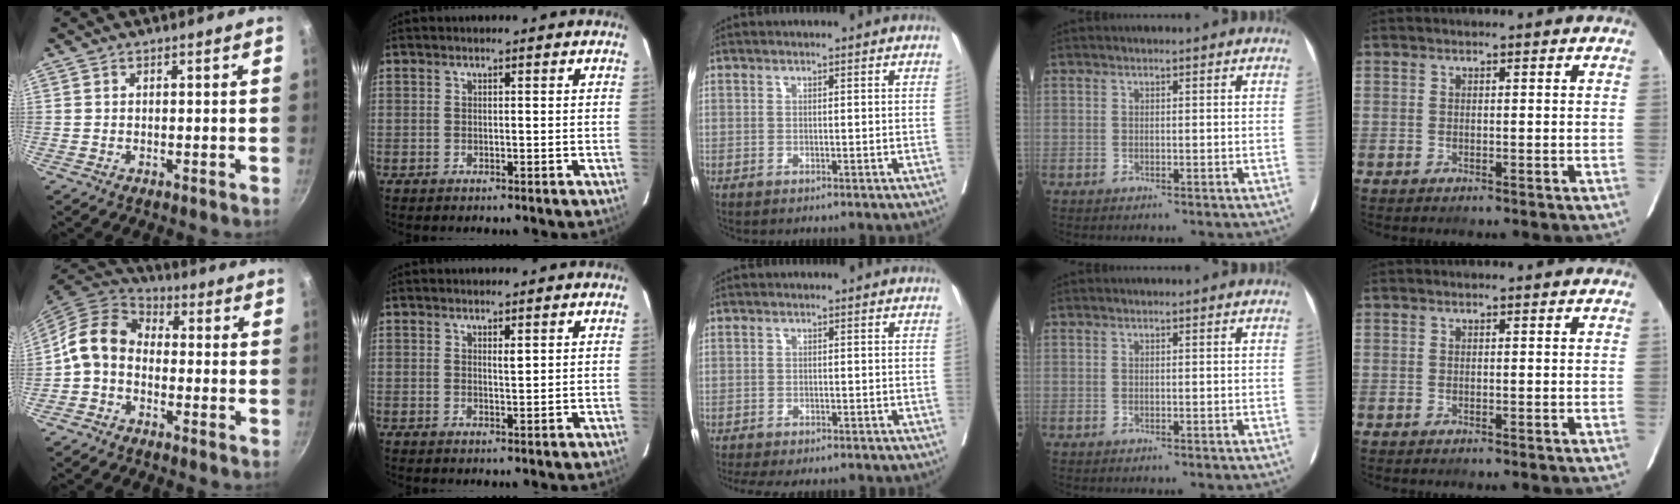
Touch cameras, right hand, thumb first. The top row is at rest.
{"thumb": {"total": 9.7, "force": [-1.7, 7.4, 6.0], "torque": [-0.106, 0.038, -0.051]}, "index": {"total": 1.0, "force": [0.6, 0.2, 0.9], "torque": [-0.019, -0.004, 0.009]}, "middle": {"total": 6.8, "force": [-5.9, 2.2, 2.6], "torque": [-0.027, -0.006, -0.084]}}